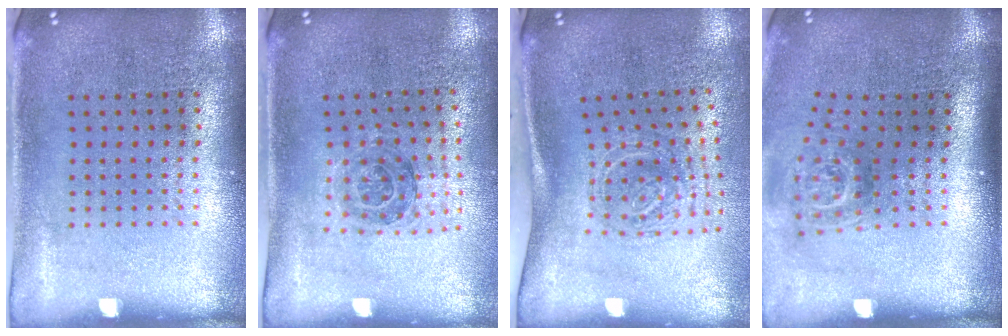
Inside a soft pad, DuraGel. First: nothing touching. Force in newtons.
{"total": 1.1, "press": 1.1, "slide": 0.3}
{"total": 1.9, "press": 1.3, "slide": 1.4}
{"total": 1.8, "press": 1.2, "slide": 1.3}